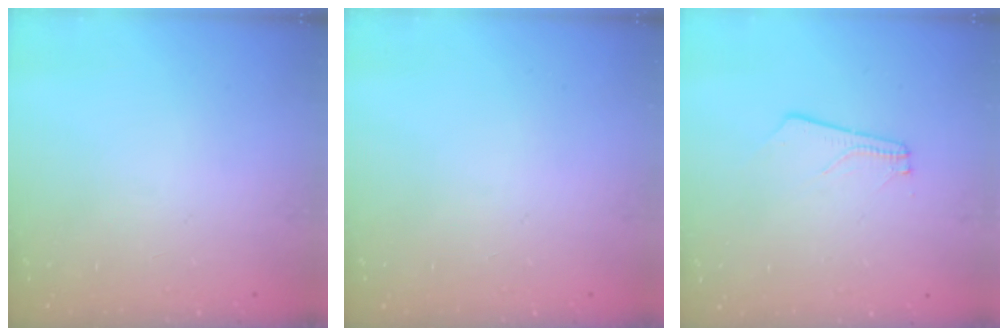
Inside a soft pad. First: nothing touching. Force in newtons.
{"total": 0.0}
{"total": 2.4, "press": 2.4, "slide": 0.4}